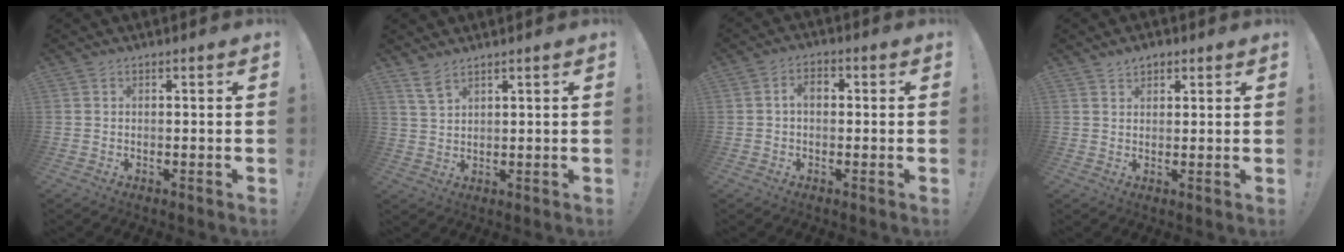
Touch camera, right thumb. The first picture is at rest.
{"total": 4.6, "force": [3.6, 1.3, 2.5], "torque": [-0.053, -0.017, 0.067]}
{"total": 3.8, "force": [0.1, 2.3, 3.0], "torque": [-0.049, 0.009, -0.002]}
{"total": 2.8, "force": [1.9, 1.8, 0.8], "torque": [-0.009, -0.009, 0.035]}